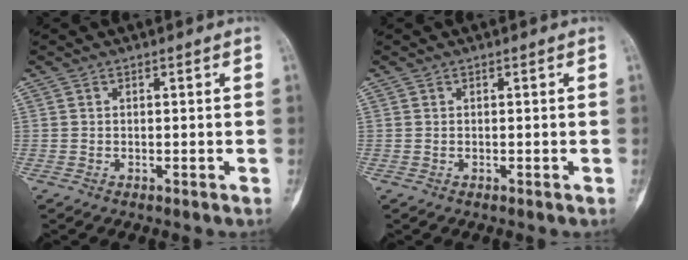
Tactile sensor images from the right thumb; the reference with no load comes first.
{"total": 0.0}